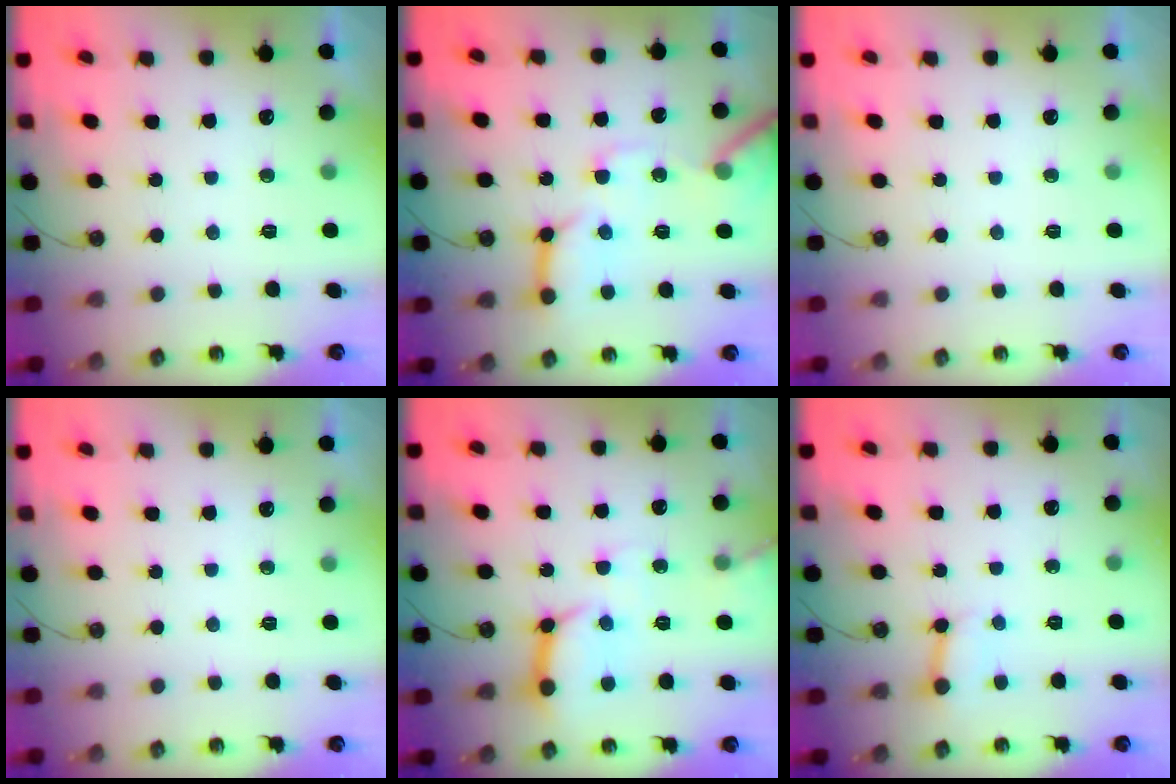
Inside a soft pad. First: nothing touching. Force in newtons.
{"total": 15.8, "press": 15.7, "slide": 1.8}
{"total": 0.0}
{"total": 0.0}
{"total": 11.8, "press": 11.7, "slide": 1.6}
{"total": 2.9, "press": 2.9, "slide": 0.2}